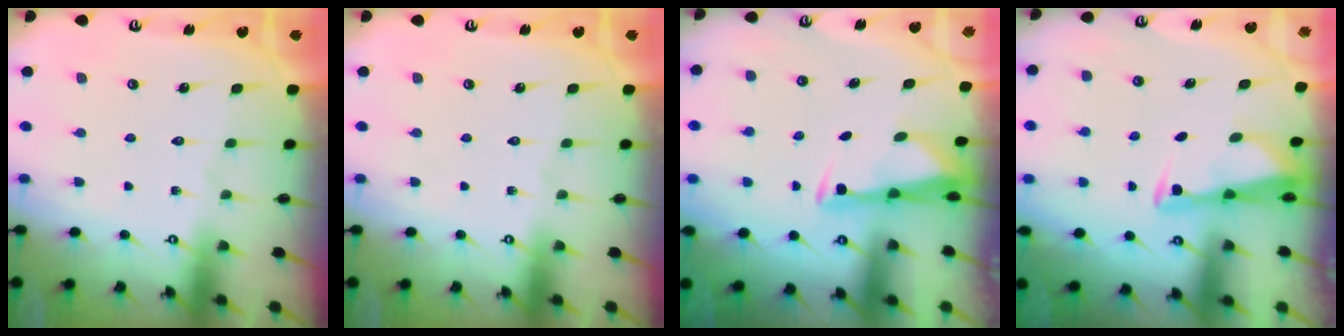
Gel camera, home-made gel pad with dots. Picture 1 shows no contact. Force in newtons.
{"total": 0.0}
{"total": 3.3, "press": 3.2, "slide": 0.8}
{"total": 3.0, "press": 2.9, "slide": 0.4}